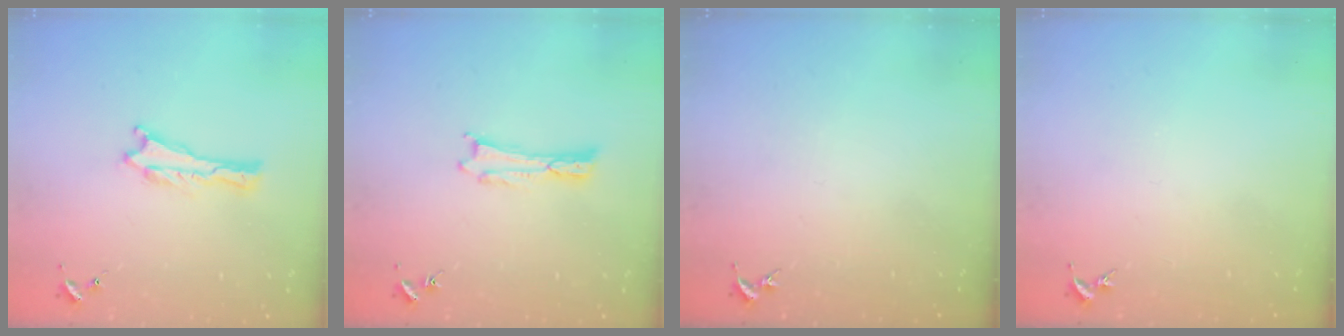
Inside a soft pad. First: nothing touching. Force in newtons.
{"total": 0.0}
{"total": 0.0}
{"total": 0.0}